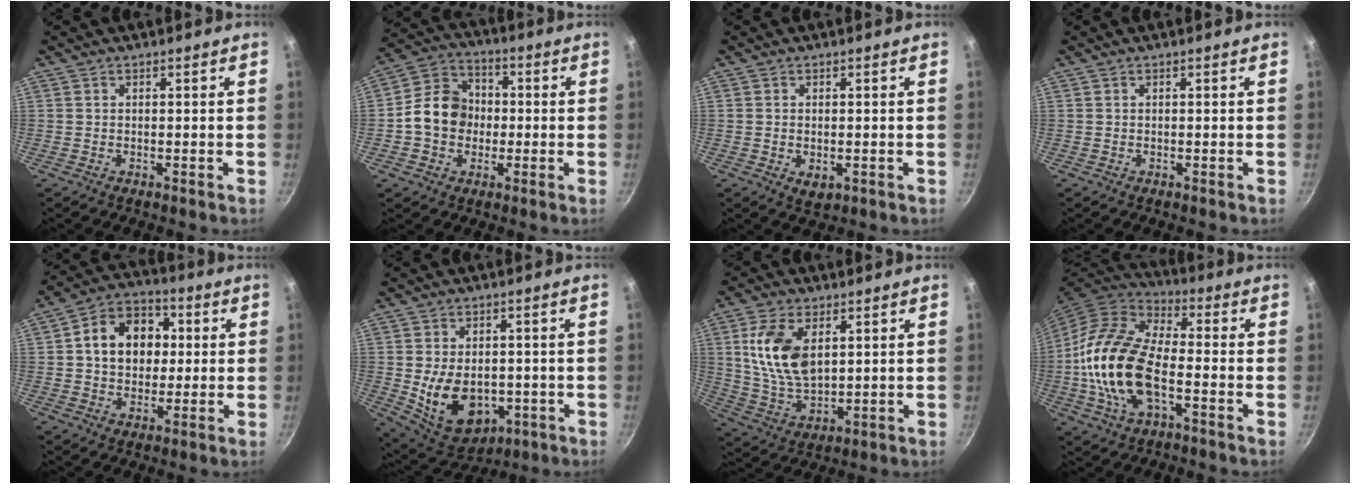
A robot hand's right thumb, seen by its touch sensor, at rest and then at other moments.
{"total": 11.4, "force": [-0.8, 9.6, 6.1], "torque": [-0.073, 0.025, -0.033]}
{"total": 3.0, "force": [-0.5, 1.9, 2.3], "torque": [-0.035, -0.009, -0.004]}
{"total": 0.0}
{"total": 13.4, "force": [2.0, 10.4, 8.1], "torque": [-0.095, 0.020, 0.019]}
{"total": 15.2, "force": [-2.3, 10.4, 10.8], "torque": [-0.160, -0.006, -0.015]}
{"total": 13.3, "force": [3.7, 7.7, 10.2], "torque": [-0.183, -0.021, 0.080]}
{"total": 19.0, "force": [-3.6, 9.9, 15.8], "torque": [-0.297, 0.029, -0.078]}